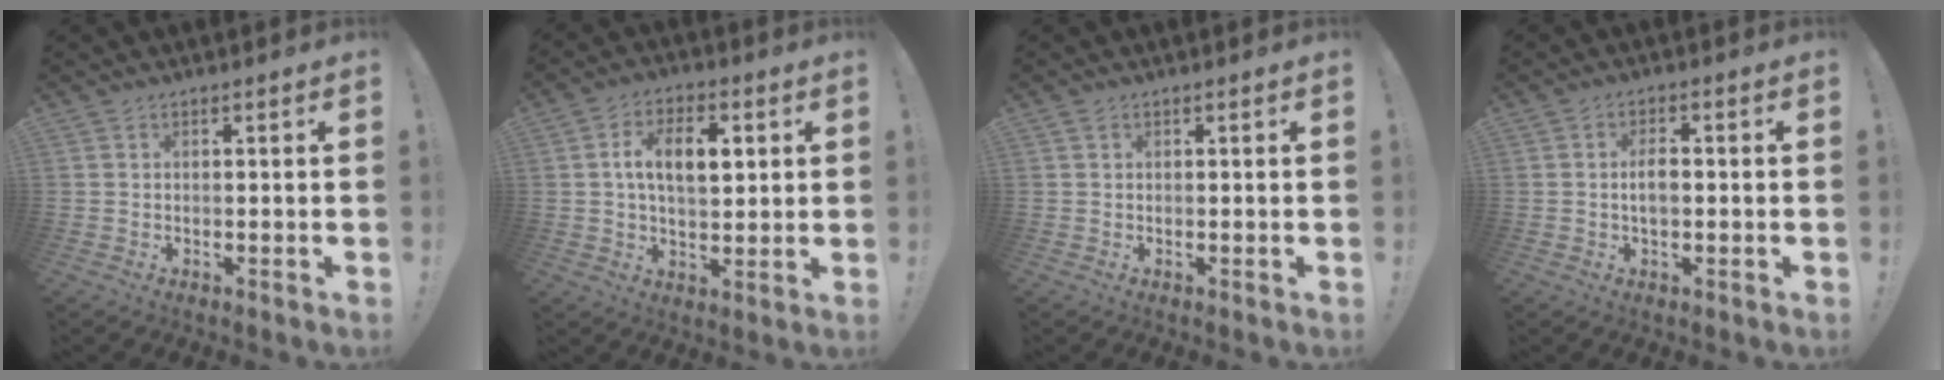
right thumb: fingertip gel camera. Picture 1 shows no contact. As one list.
[{"total": 10.8, "force": [2.2, 6.2, 8.5], "torque": [-0.145, 0.010, 0.036]}, {"total": 0.6, "force": [0.4, 0.4, 0.2], "torque": [0.000, -0.001, 0.006]}, {"total": 3.6, "force": [-0.3, 1.7, 3.2], "torque": [-0.050, 0.001, -0.011]}]